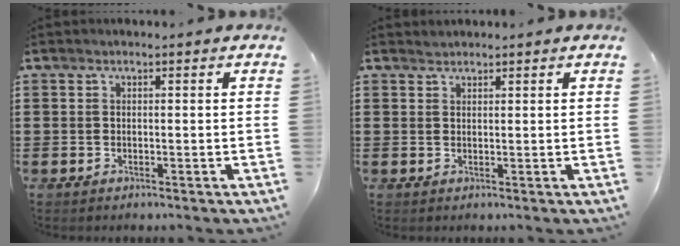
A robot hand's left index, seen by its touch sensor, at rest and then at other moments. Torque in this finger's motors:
{"motor_torque": [-0.05, -0.10, -0.20, -0.01]}